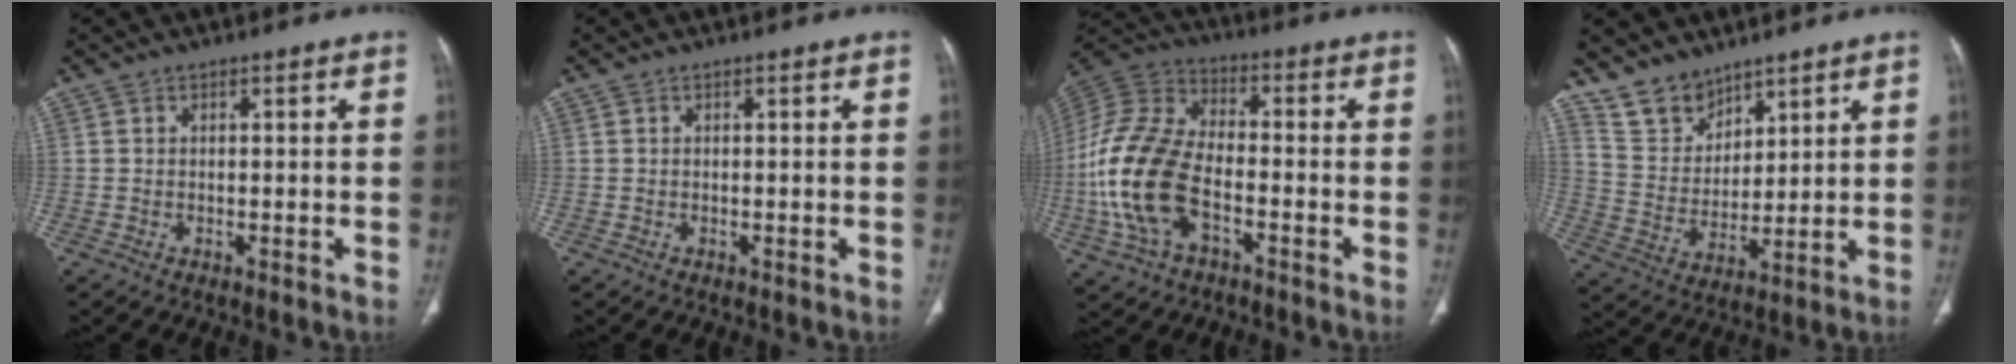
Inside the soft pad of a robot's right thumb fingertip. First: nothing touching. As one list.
[{"total": 0.0}, {"total": 18.4, "force": [-5.1, 10.6, 14.2], "torque": [-0.305, 0.025, -0.097]}, {"total": 9.1, "force": [7.4, 4.9, 1.8], "torque": [-0.011, -0.051, 0.162]}]